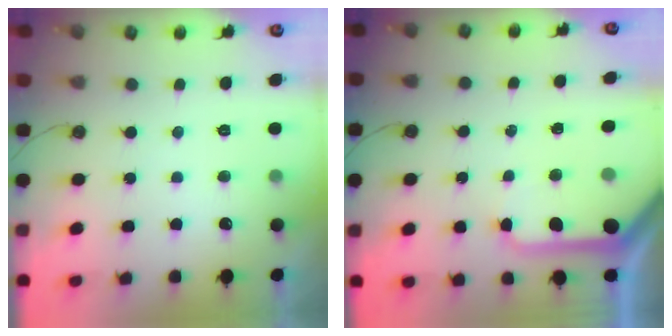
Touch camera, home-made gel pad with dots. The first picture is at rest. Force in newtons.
{"total": 10.3, "press": 10.2, "slide": 1.2}